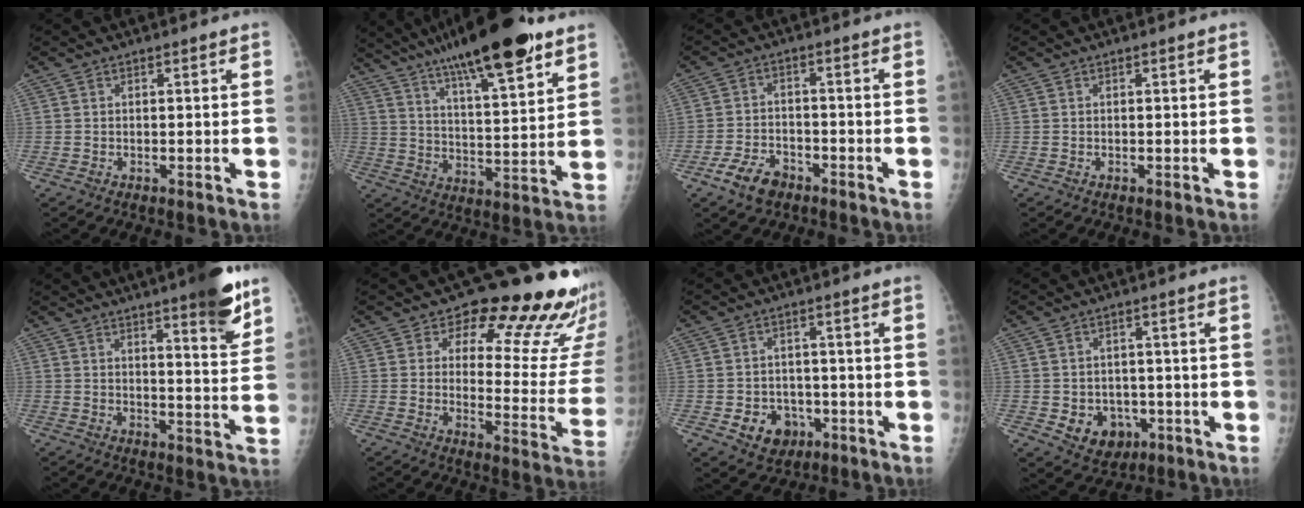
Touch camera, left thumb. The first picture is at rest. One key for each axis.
{"total": 21.1, "fx": 14.0, "fy": 4.4, "fz": 15.2, "tx": -0.230, "ty": -0.048, "tz": 0.224}
{"total": 6.2, "fx": -3.8, "fy": 3.8, "fz": 3.0, "tx": -0.053, "ty": 0.018, "tz": -0.068}
{"total": 0.0}
{"total": 10.6, "fx": 7.0, "fy": 1.7, "fz": 7.9, "tx": -0.087, "ty": -0.043, "tz": 0.093}
{"total": 19.6, "fx": 15.0, "fy": 7.5, "fz": 10.1, "tx": -0.068, "ty": -0.111, "tz": 0.171}
{"total": 6.8, "fx": -2.3, "fy": 5.7, "fz": 2.8, "tx": -0.018, "ty": 0.013, "tz": -0.025}
{"total": 7.1, "fx": -1.9, "fy": 6.0, "fz": 3.3, "tx": -0.025, "ty": 0.008, "tz": -0.014}